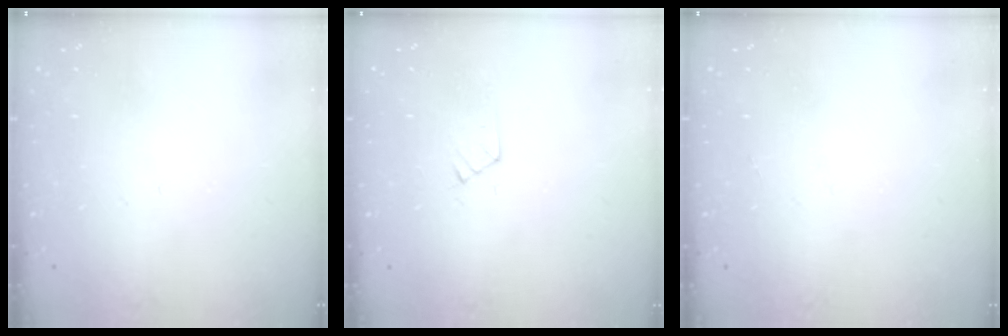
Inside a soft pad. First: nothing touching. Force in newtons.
{"total": 5.1, "press": 5.1, "slide": 0.6}
{"total": 0.0}